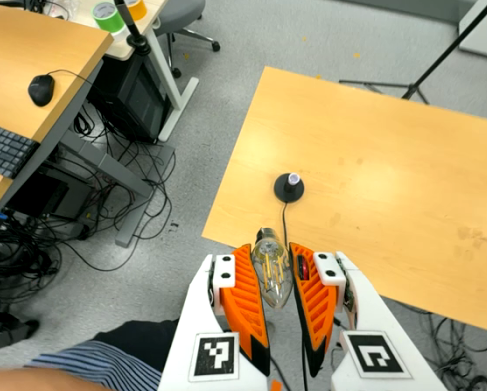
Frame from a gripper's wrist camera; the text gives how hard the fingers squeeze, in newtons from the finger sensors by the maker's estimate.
{"total": 19.9, "left": 23.9, "right": 15.9}